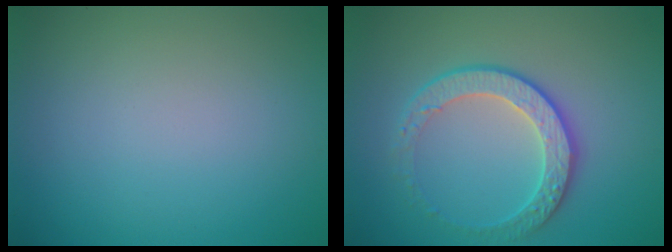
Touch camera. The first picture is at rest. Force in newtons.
{"total": 3.7, "press": 3.3, "slide": 1.7}